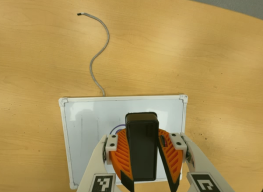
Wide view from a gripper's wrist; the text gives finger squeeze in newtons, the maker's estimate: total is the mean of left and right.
{"total": 11.0, "left": 10.5, "right": 11.4}